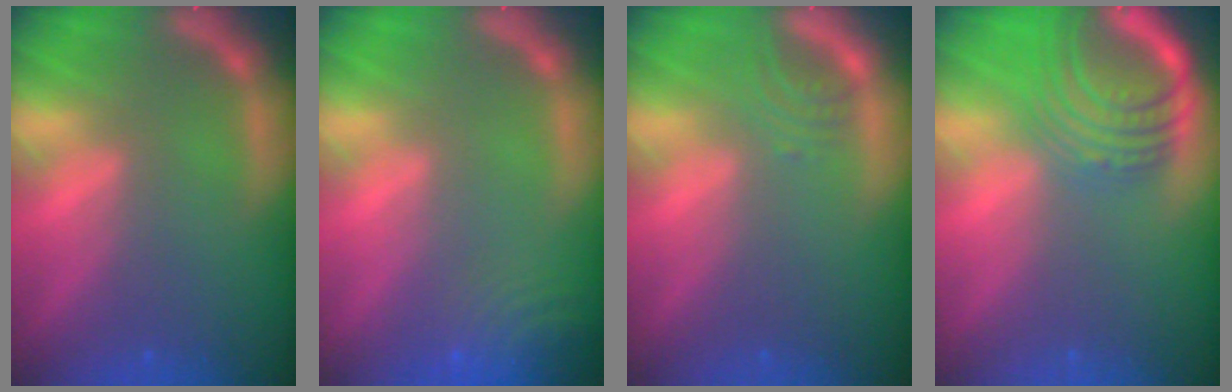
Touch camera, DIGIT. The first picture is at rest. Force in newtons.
{"total": 6.1}
{"total": 2.0}
{"total": 8.5}